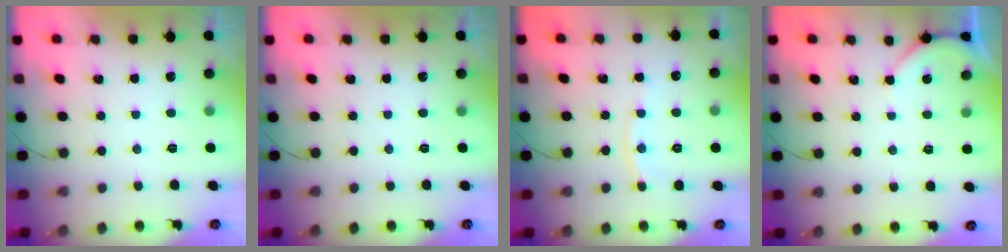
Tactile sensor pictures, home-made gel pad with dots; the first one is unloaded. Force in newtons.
{"total": 0.0}
{"total": 5.6, "press": 5.6, "slide": 0.8}
{"total": 2.7, "press": 2.6, "slide": 0.6}